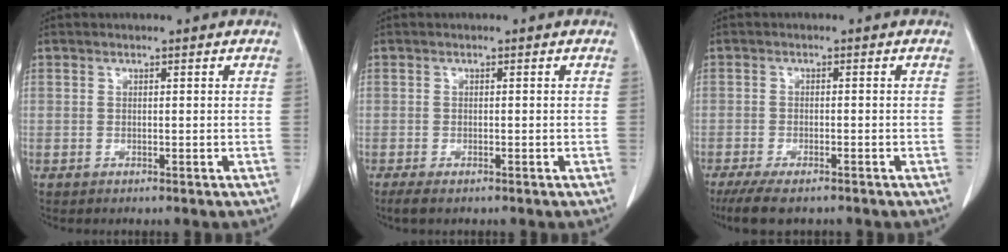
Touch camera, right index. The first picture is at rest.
{"total": 2.2, "force": [-1.5, 0.6, 1.5], "torque": [-0.033, -0.005, -0.028]}
{"total": 6.7, "force": [-5.2, 1.8, 3.9], "torque": [-0.066, -0.014, -0.087]}